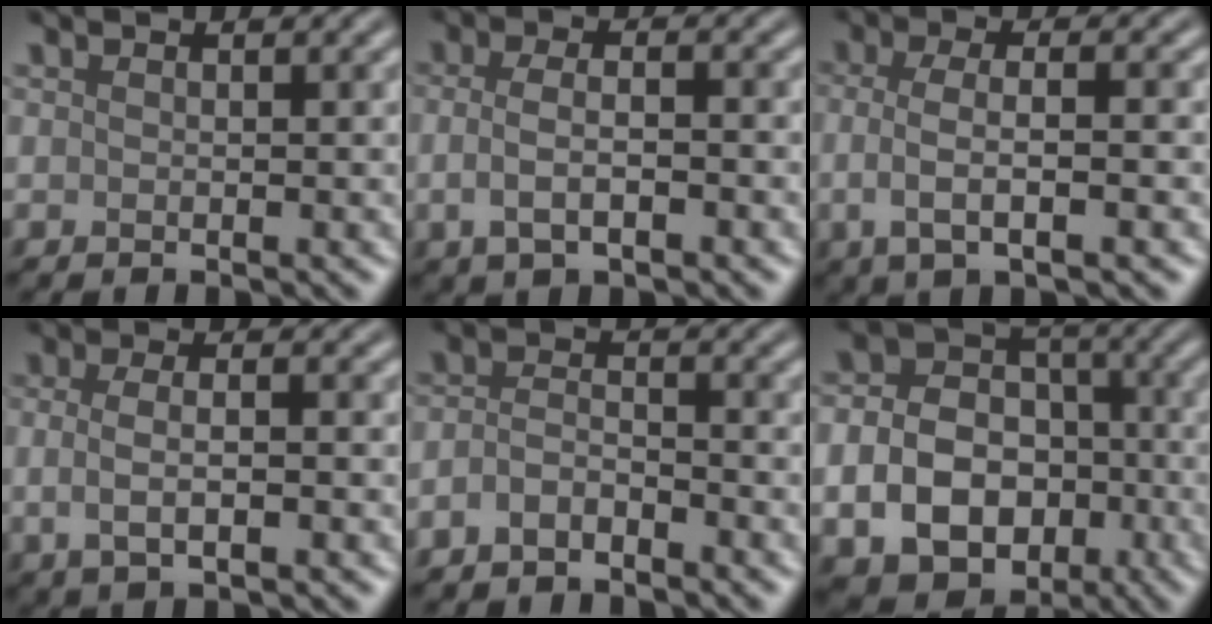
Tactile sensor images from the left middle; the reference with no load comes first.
{"total": 3.4, "force": [-0.7, 1.4, 3.0], "torque": [-0.061, -0.004, -0.016]}
{"total": 4.2, "force": [-0.6, 1.4, 3.9], "torque": [-0.074, -0.004, -0.014]}
{"total": 3.8, "force": [-0.4, 1.5, 3.5], "torque": [-0.068, -0.008, -0.005]}
{"total": 2.1, "force": [-1.5, 0.9, 1.1], "torque": [-0.026, 0.004, -0.037]}
{"total": 11.8, "force": [-3.6, 9.3, 6.4], "torque": [-0.102, -0.035, -0.068]}